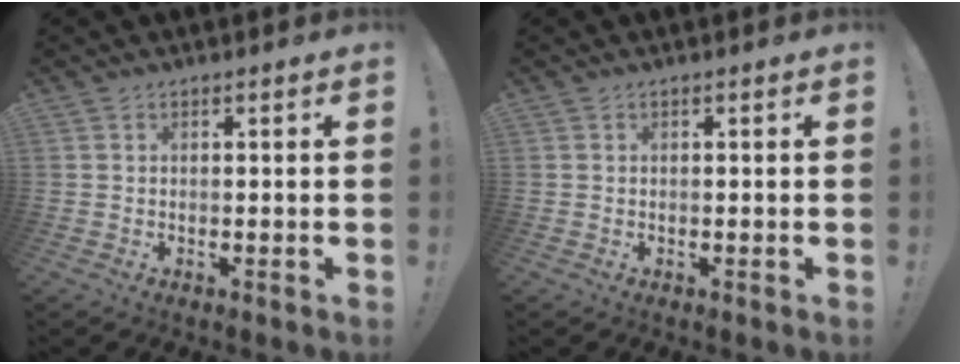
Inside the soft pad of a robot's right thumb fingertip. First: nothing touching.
{"total": 0.0}